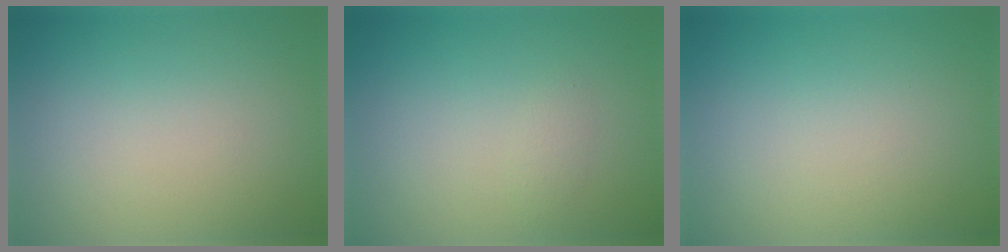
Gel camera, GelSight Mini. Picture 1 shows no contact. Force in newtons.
{"total": 0.9, "press": 0.9, "slide": 0.1}
{"total": 0.0}